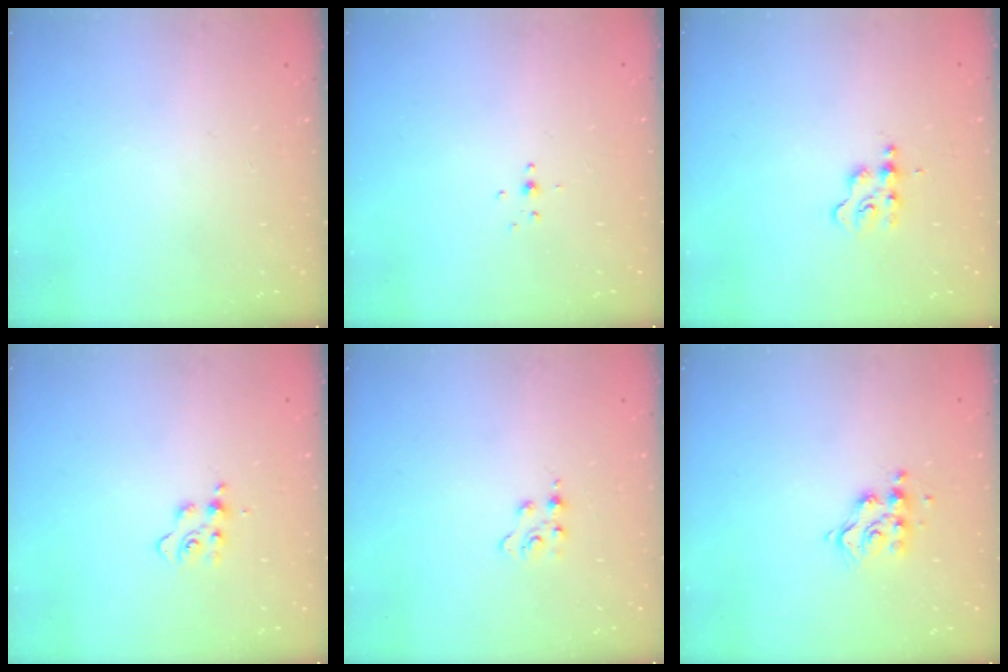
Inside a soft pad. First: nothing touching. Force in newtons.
{"total": 2.4, "press": 2.3, "slide": 0.8}
{"total": 2.7, "press": 2.7, "slide": 0.3}
{"total": 6.8, "press": 6.7, "slide": 0.8}
{"total": 2.4, "press": 2.4, "slide": 0.3}
{"total": 9.0, "press": 9.0, "slide": 0.5}